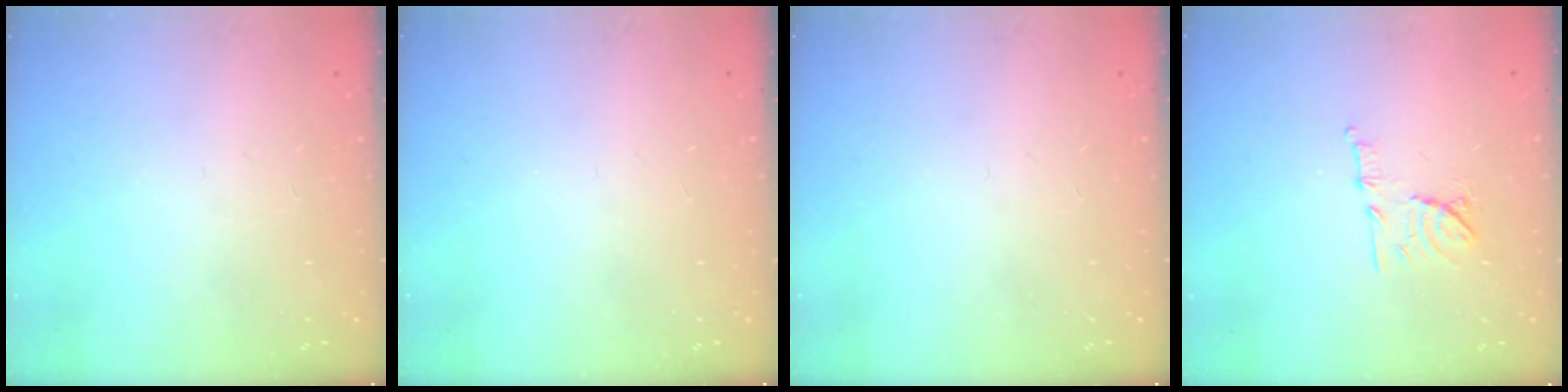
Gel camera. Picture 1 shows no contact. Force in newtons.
{"total": 0.0}
{"total": 0.0}
{"total": 9.5, "press": 9.5, "slide": 0.8}